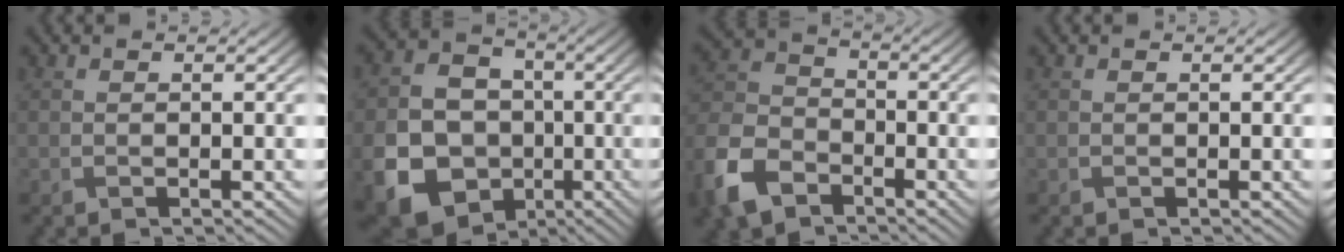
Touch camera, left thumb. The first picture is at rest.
{"total": 16.6, "force": [-5.2, 14.1, 7.0], "torque": [-0.182, -0.072, -0.098]}
{"total": 10.2, "force": [-6.2, 6.4, 5.0], "torque": [-0.137, -0.020, -0.142]}
{"total": 0.0}